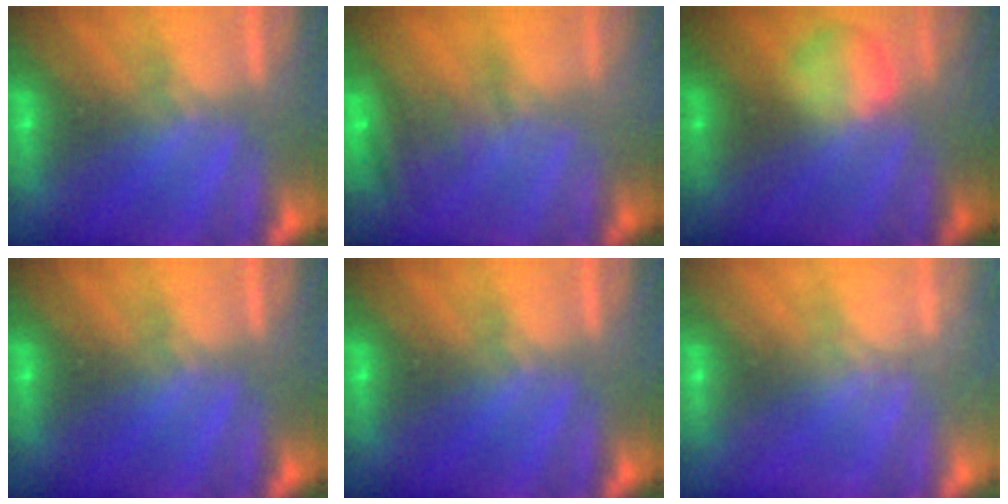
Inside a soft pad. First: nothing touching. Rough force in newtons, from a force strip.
{"total": 5.1}
{"total": 2.3}
{"total": 0.0}
{"total": 0.0}
{"total": 2.2}